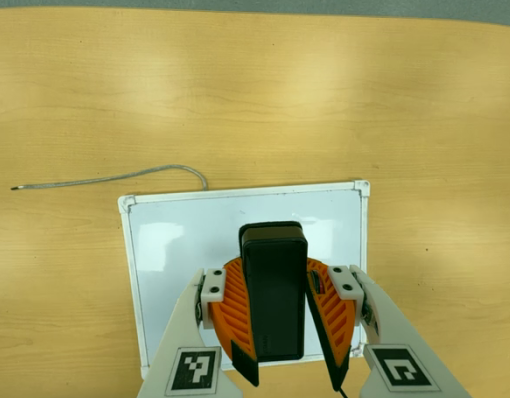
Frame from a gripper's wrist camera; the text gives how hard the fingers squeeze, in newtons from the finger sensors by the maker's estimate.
{"total": 10.7, "left": 10.5, "right": 10.9}